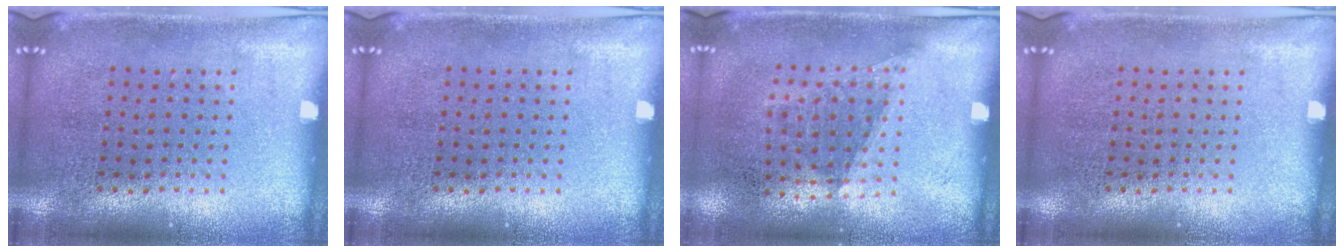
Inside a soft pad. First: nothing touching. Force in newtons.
{"total": 0.0}
{"total": 1.1, "press": 0.8, "slide": 0.8}
{"total": 0.0}